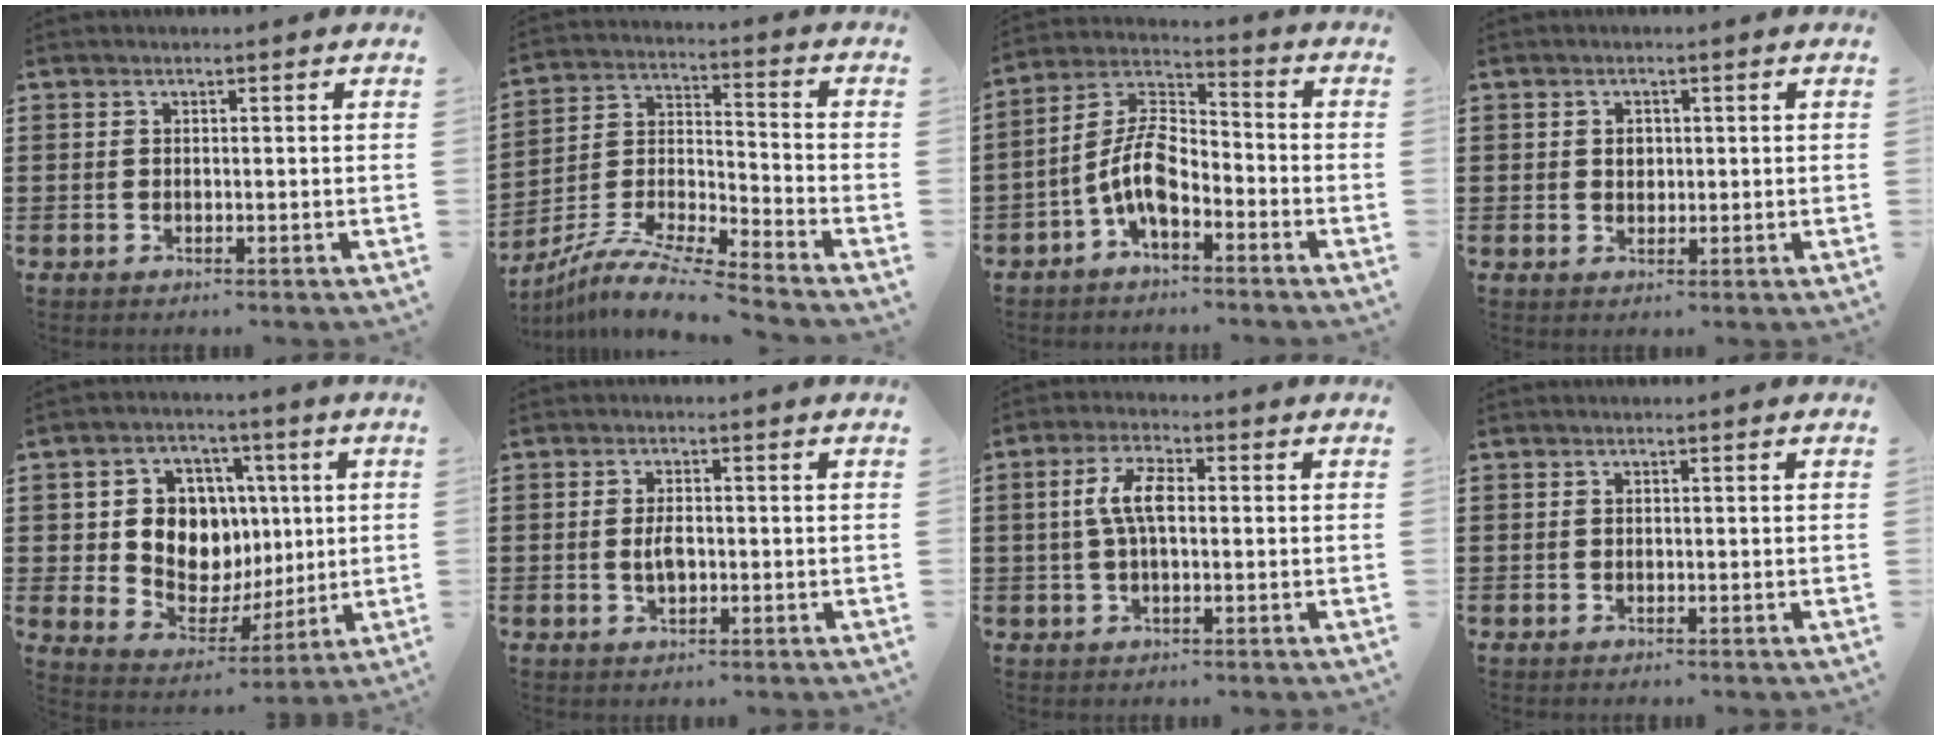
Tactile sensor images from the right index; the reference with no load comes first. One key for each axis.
{"total": 9.8, "fx": -8.6, "fy": 0.7, "fz": 4.8, "tx": -0.111, "ty": -0.005, "tz": -0.179}
{"total": 8.5, "fx": -3.7, "fy": 3.8, "fz": 6.7, "tx": -0.165, "ty": -0.006, "tz": -0.079}
{"total": 1.6, "fx": 0.3, "fy": 1.2, "fz": 0.9, "tx": -0.020, "ty": 0.008, "tz": 0.005}
{"total": 9.8, "fx": 2.1, "fy": 8.5, "fz": 4.2, "tx": -0.091, "ty": -0.001, "tz": 0.044}
{"total": 3.0, "fx": -0.2, "fy": 1.4, "fz": 2.7, "tx": -0.051, "ty": 0.003, "tz": -0.005}
{"total": 5.9, "fx": 0.3, "fy": 2.4, "fz": 5.4, "tx": -0.117, "ty": 0.005, "tz": -0.002}
{"total": 0.0}